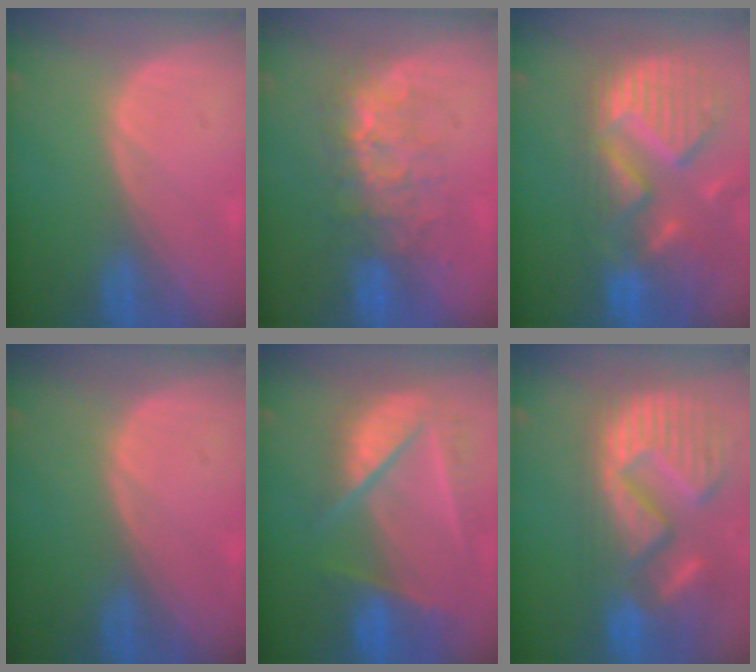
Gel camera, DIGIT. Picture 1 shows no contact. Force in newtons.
{"total": 8.1, "press": 7.8, "slide": 2.3}
{"total": 13.7, "press": 11.6, "slide": 7.3}
{"total": 0.0}
{"total": 9.8, "press": 8.2, "slide": 5.3}
{"total": 15.2, "press": 12.6, "slide": 8.4}